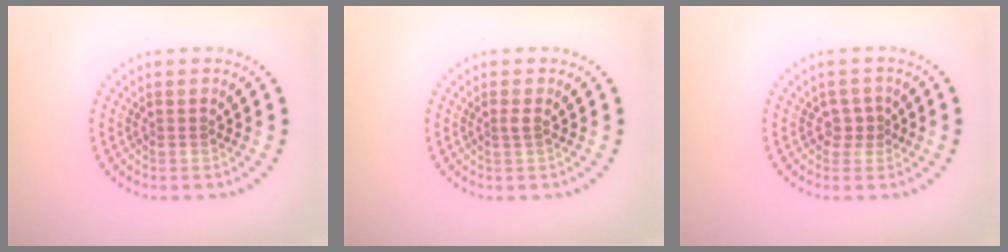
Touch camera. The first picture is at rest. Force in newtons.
{"total": 0.8, "press": 0.5, "slide": 0.6}
{"total": 1.7, "press": 1.4, "slide": 0.9}